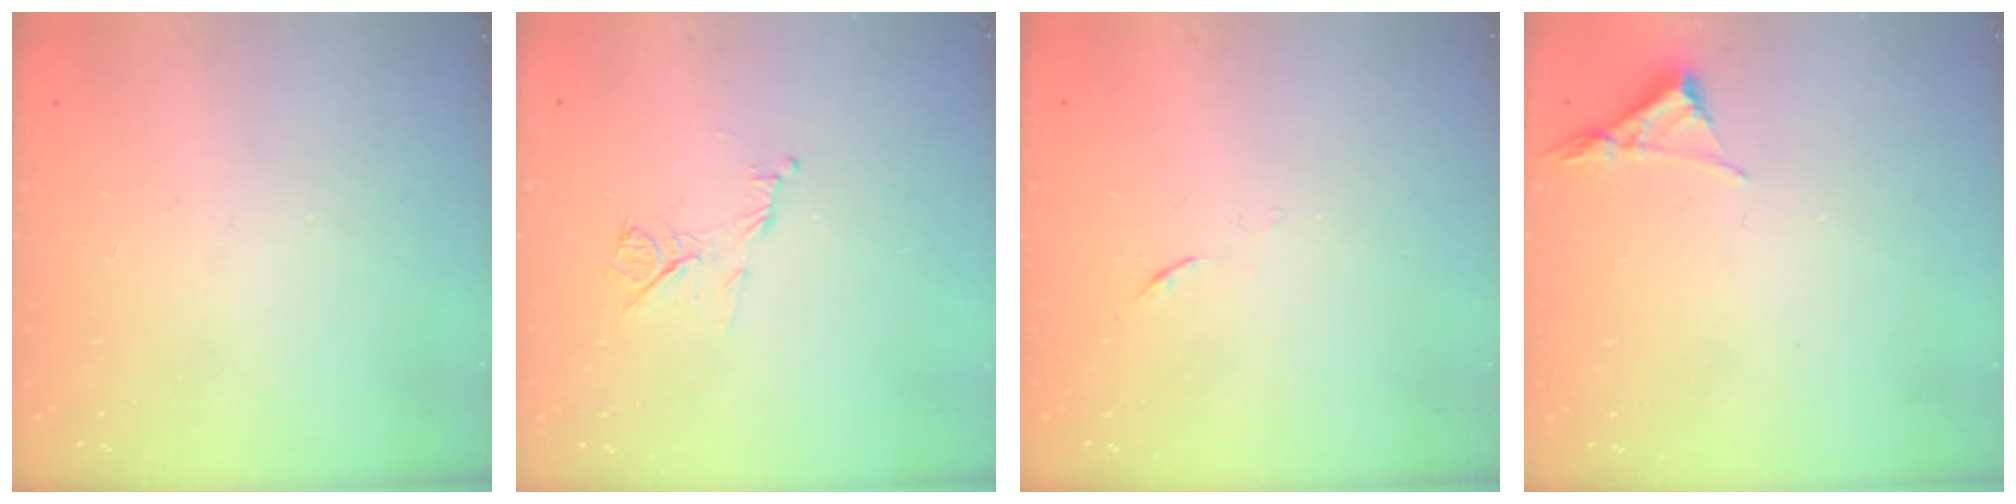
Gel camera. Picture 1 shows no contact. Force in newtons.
{"total": 7.2, "press": 7.1, "slide": 0.8}
{"total": 3.5, "press": 3.4, "slide": 0.6}
{"total": 3.1, "press": 3.1, "slide": 0.5}